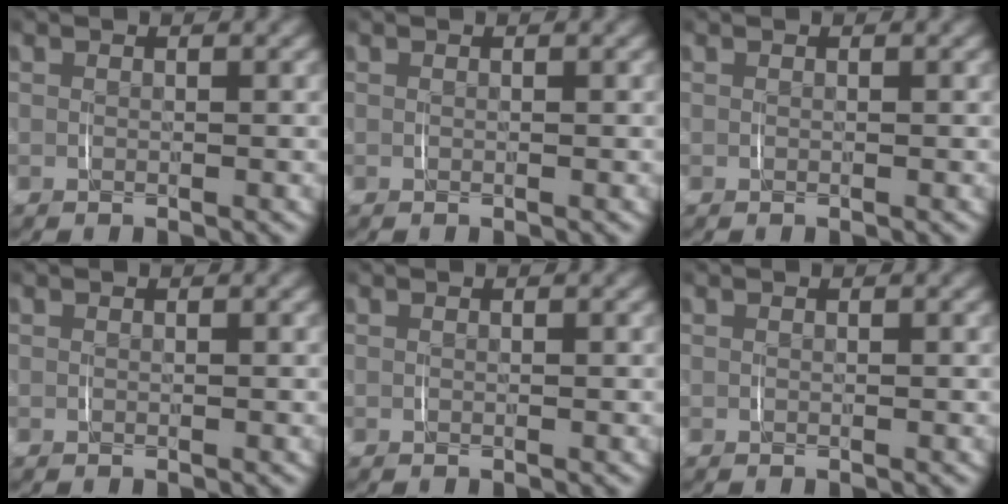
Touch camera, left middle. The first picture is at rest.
{"total": 0.0}
{"total": 0.0}
{"total": 0.0}
{"total": 0.0}
{"total": 0.0}